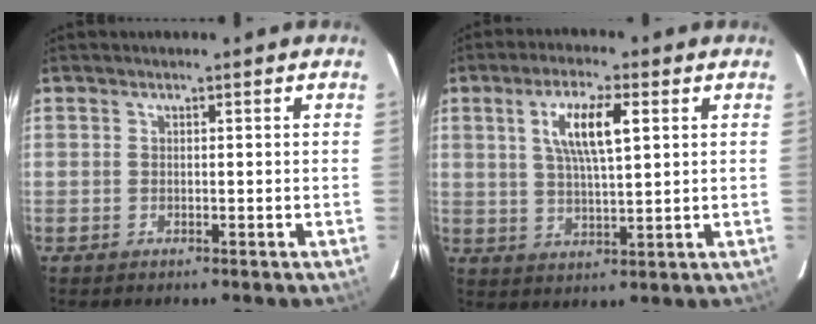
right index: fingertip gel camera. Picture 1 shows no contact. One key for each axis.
{"total": 8.5, "fx": 2.8, "fy": 2.1, "fz": 7.8, "tx": -0.144, "ty": 0.005, "tz": 0.053}